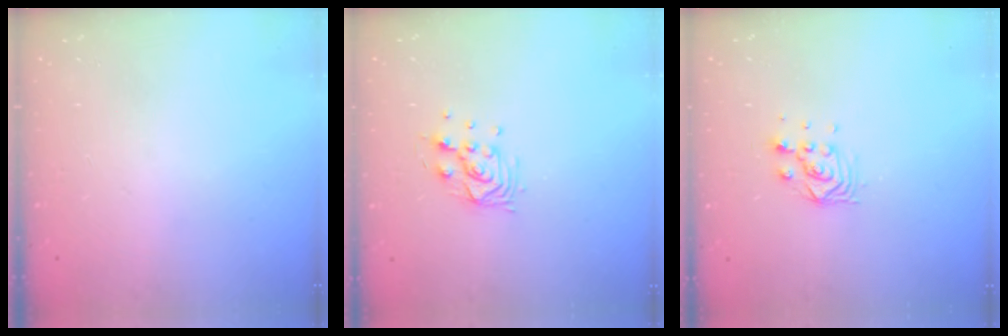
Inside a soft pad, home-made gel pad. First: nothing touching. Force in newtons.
{"total": 9.0, "press": 8.9, "slide": 1.5}
{"total": 6.1, "press": 6.0, "slide": 0.4}